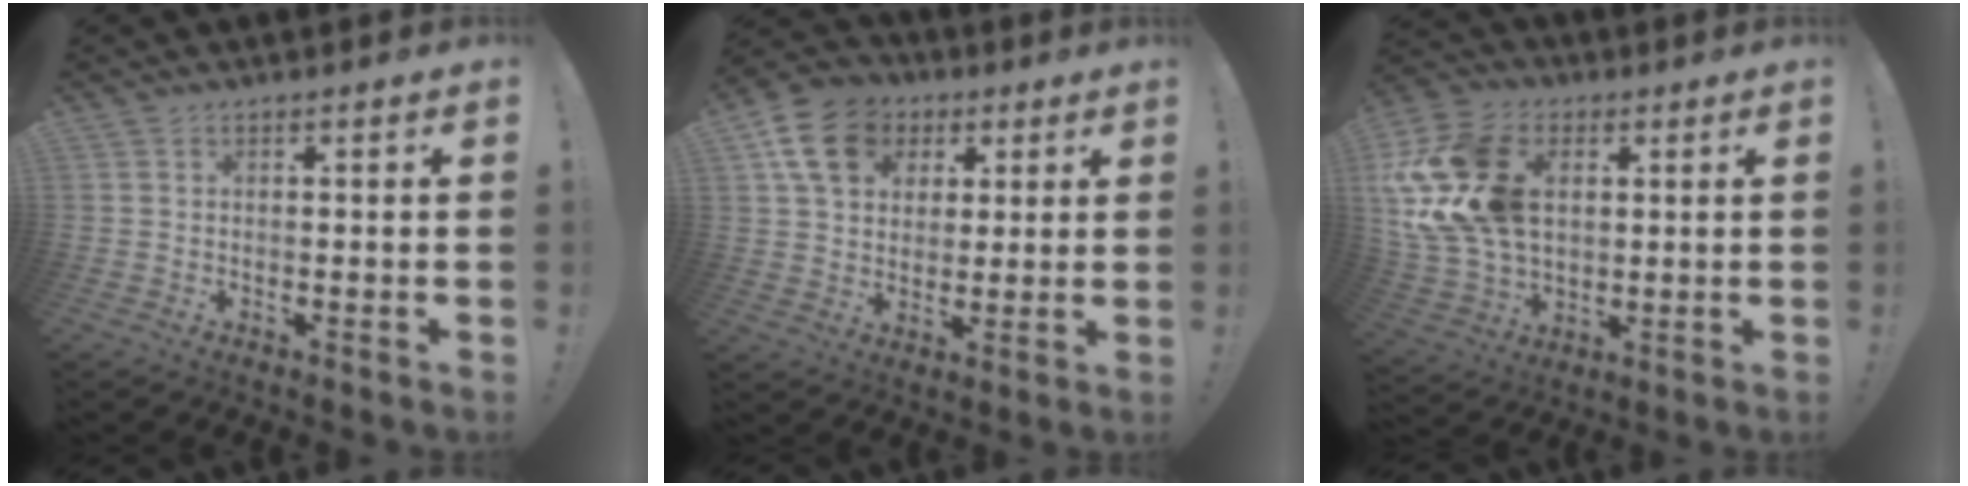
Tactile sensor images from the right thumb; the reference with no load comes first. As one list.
[{"total": 14.1, "force": [5.2, 11.1, 7.0], "torque": [-0.087, -0.016, 0.104]}, {"total": 22.6, "force": [4.9, 16.5, 14.6], "torque": [-0.270, -0.014, 0.100]}]